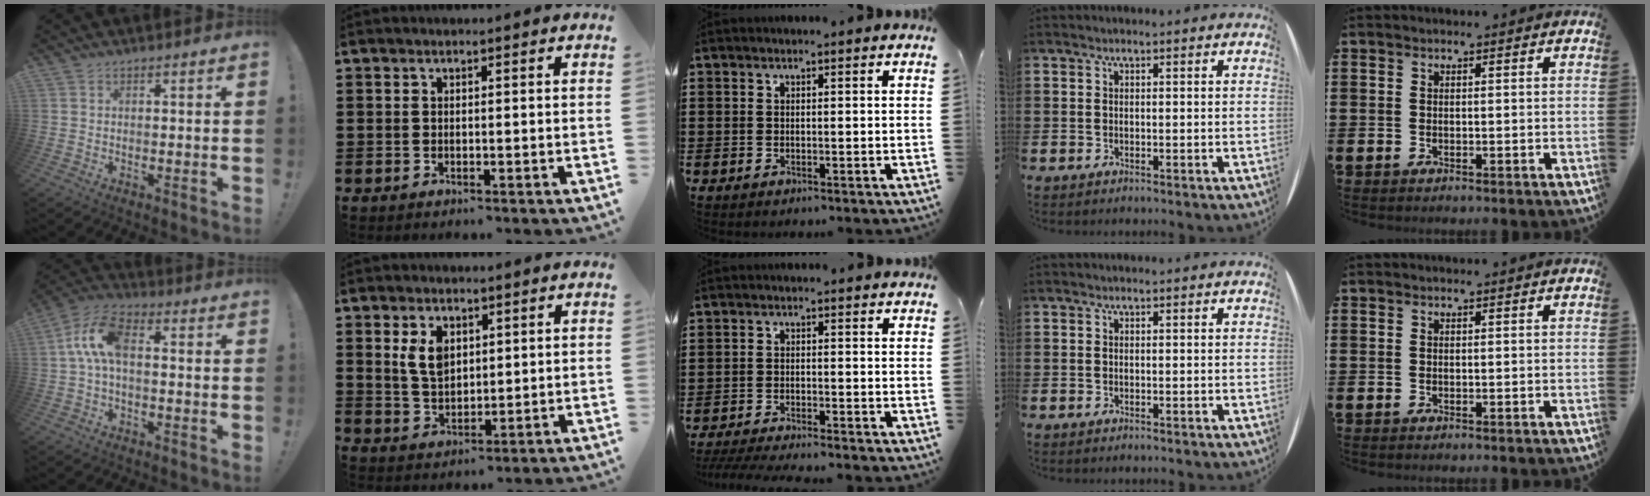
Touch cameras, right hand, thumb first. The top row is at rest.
{"thumb": {"total": 10.3, "force": [0.5, 5.1, 9.0], "torque": [-0.177, 0.012, 0.012]}, "index": {"total": 5.1, "force": [1.9, 3.2, 3.5], "torque": [-0.080, 0.011, 0.033]}, "middle": {"total": 2.9, "force": [-2.7, -0.2, 0.9], "torque": [-0.021, -0.006, -0.057]}}